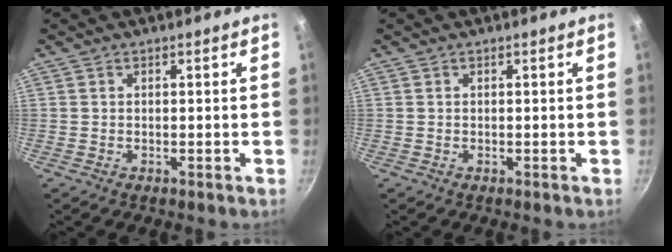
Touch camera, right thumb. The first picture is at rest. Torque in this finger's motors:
{"motor_torque": [-0.12, 0.10, 0.16, 0.02, 0.00]}